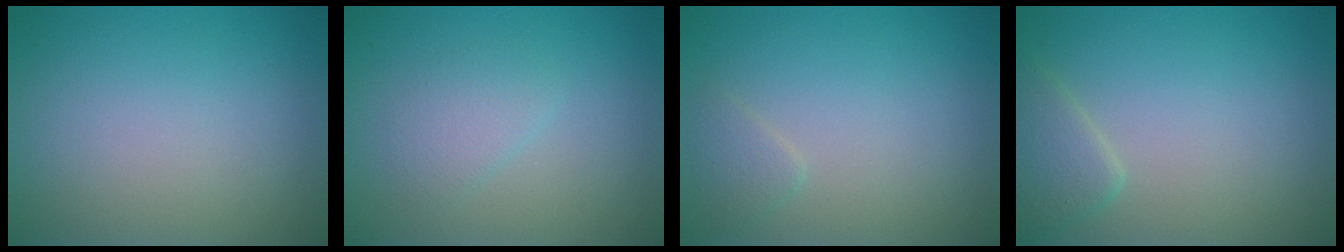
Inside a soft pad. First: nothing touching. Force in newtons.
{"total": 1.8, "press": 1.8, "slide": 0.1}
{"total": 1.2, "press": 1.2, "slide": 0.1}
{"total": 2.2, "press": 2.2, "slide": 0.2}